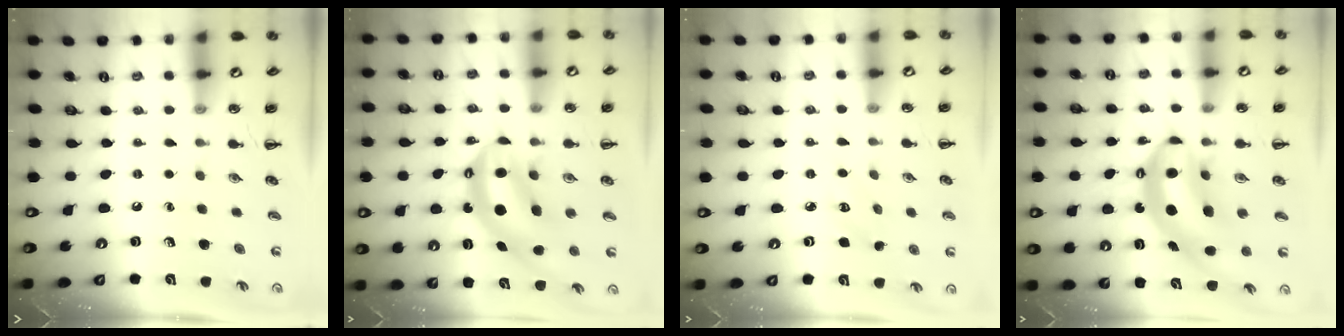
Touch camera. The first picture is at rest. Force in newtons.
{"total": 7.9, "press": 7.7, "slide": 1.9}
{"total": 2.6, "press": 2.5, "slide": 0.7}
{"total": 9.5, "press": 9.2, "slide": 2.5}